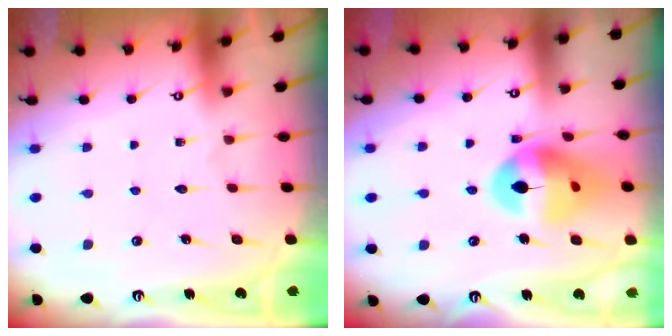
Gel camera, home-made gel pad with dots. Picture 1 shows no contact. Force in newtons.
{"total": 15.8, "press": 15.7, "slide": 1.8}